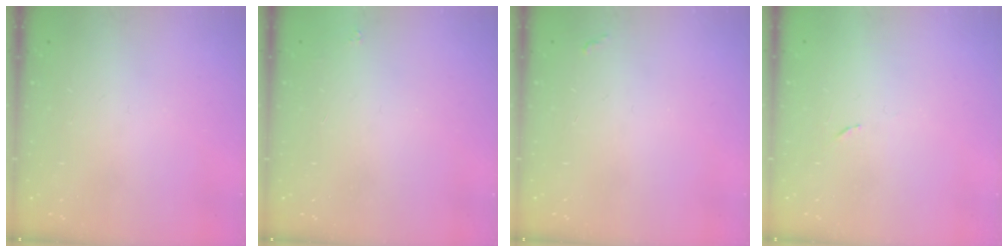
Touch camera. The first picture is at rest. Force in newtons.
{"total": 1.6, "press": 1.5, "slide": 0.2}
{"total": 2.8, "press": 2.8, "slide": 0.4}
{"total": 3.5, "press": 3.3, "slide": 1.2}